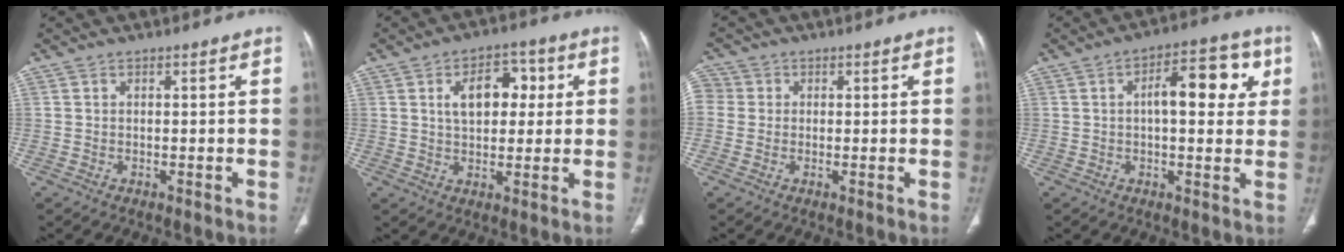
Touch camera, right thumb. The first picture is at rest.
{"total": 9.3, "force": [2.2, 5.9, 6.8], "torque": [-0.071, 0.010, 0.032]}
{"total": 5.3, "force": [0.4, 5.0, 1.8], "torque": [-0.039, 0.017, 0.005]}
{"total": 11.7, "force": [2.6, 5.4, 10.1], "torque": [-0.110, 0.017, 0.031]}